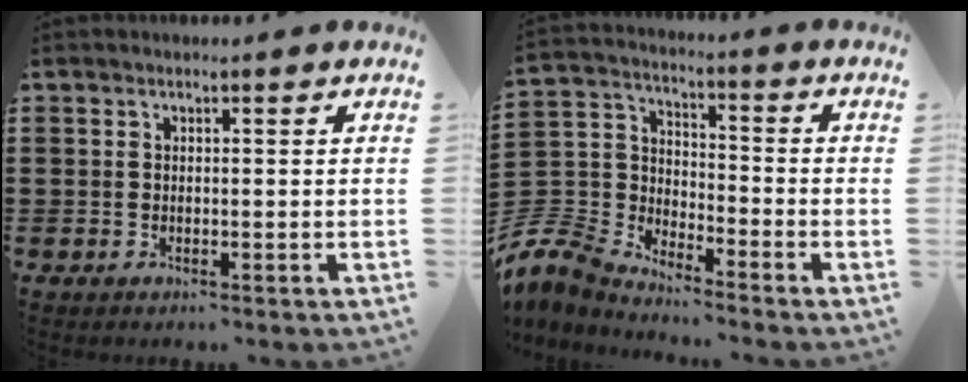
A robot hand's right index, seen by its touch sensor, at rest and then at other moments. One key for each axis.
{"total": 6.7, "fx": -6.0, "fy": 2.8, "fz": 1.0, "tx": -0.075, "ty": -0.011, "tz": -0.133}